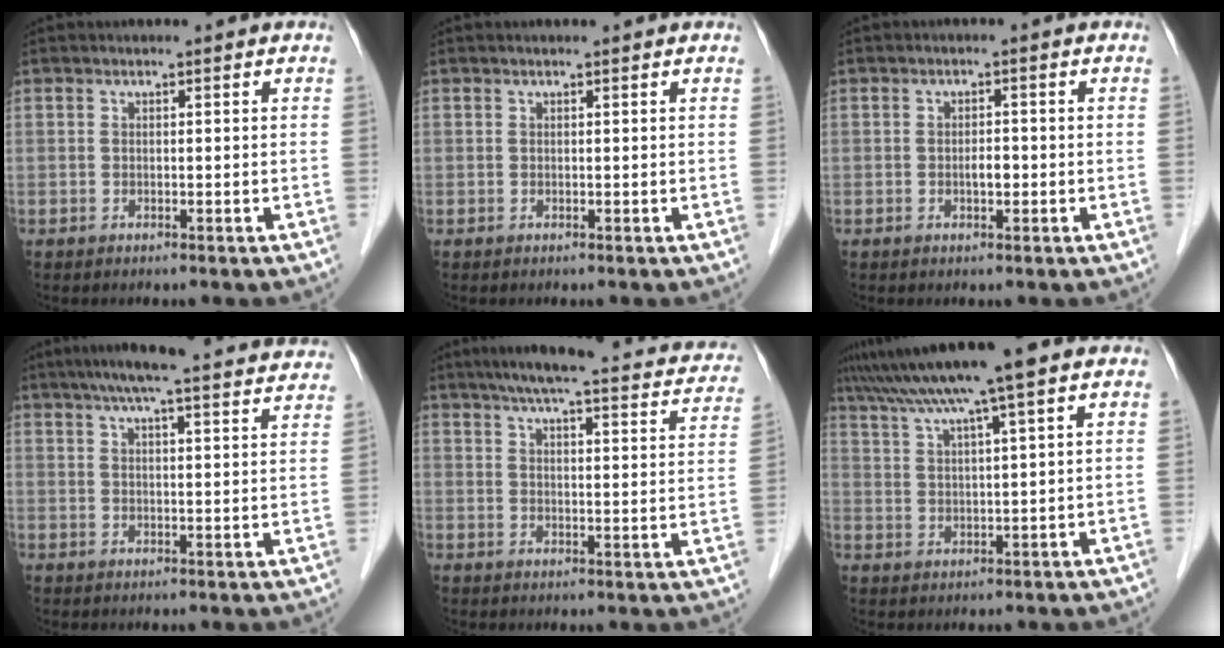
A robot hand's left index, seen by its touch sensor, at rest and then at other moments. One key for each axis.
{"total": 0.8, "fx": 0.7, "fy": 0.0, "fz": 0.3, "tx": -0.007, "ty": 0.007, "tz": 0.011}
{"total": 1.7, "fx": -0.6, "fy": 0.7, "fz": 1.5, "tx": -0.028, "ty": 0.001, "tz": -0.009}
{"total": 23.6, "fx": 21.5, "fy": 1.3, "fz": 9.6, "tx": -0.141, "ty": 0.000, "tz": 0.264}
{"total": 23.5, "fx": 20.1, "fy": 3.7, "fz": 11.6, "tx": -0.160, "ty": 0.006, "tz": 0.236}
{"total": 10.7, "fx": 8.1, "fy": -1.3, "fz": 6.8, "tx": -0.124, "ty": 0.024, "tz": 0.126}